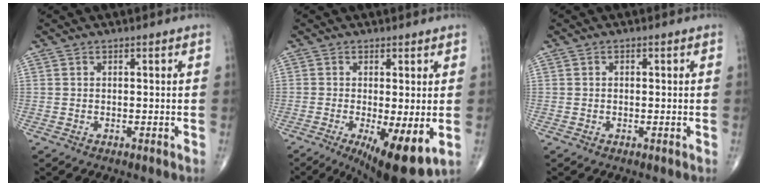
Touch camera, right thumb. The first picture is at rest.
{"total": 11.4, "force": [-3.1, 3.3, 10.4], "torque": [-0.160, -0.026, -0.039]}
{"total": 0.5, "force": [0.1, 0.3, 0.4], "torque": [-0.009, 0.000, 0.002]}